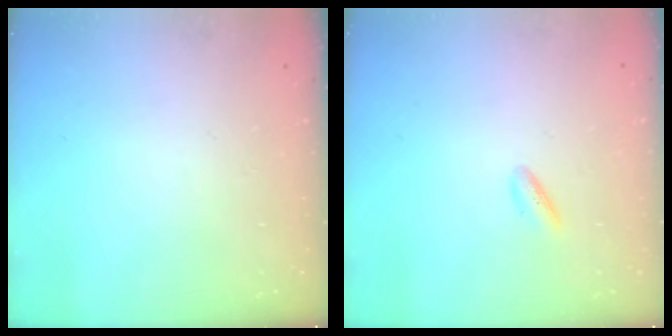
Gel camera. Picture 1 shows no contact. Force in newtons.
{"total": 2.2, "press": 2.2, "slide": 0.5}